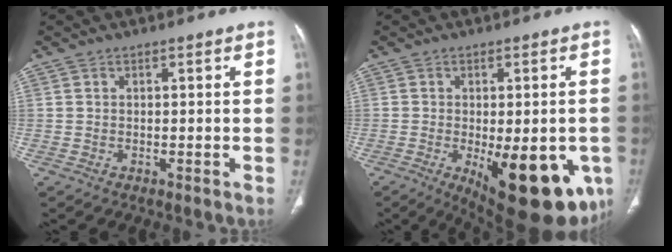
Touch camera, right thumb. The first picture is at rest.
{"total": 20.8, "force": [-6.8, 8.5, 17.7], "torque": [-0.180, -0.018, -0.071]}